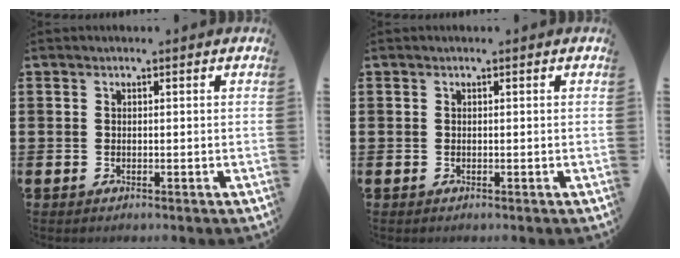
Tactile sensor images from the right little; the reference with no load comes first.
{"total": 0.0}